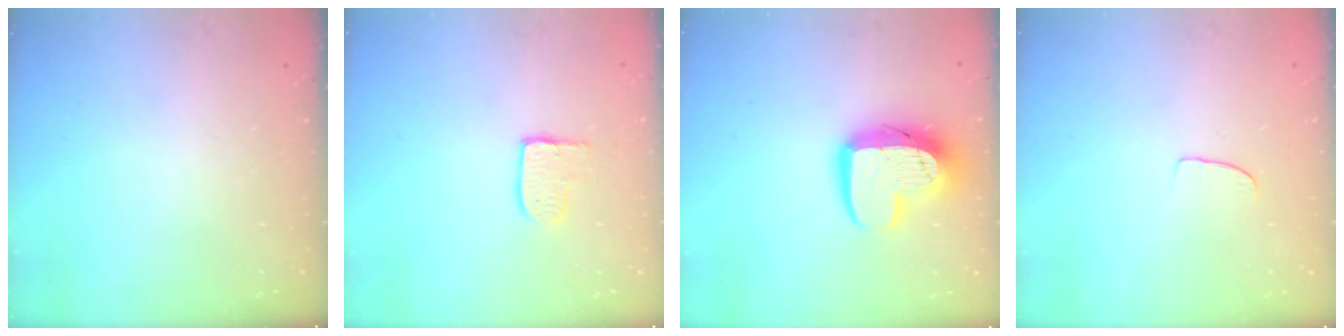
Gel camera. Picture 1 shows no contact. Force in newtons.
{"total": 5.7, "press": 5.7, "slide": 0.5}
{"total": 14.3, "press": 14.3, "slide": 1.2}
{"total": 3.7, "press": 3.7, "slide": 0.3}